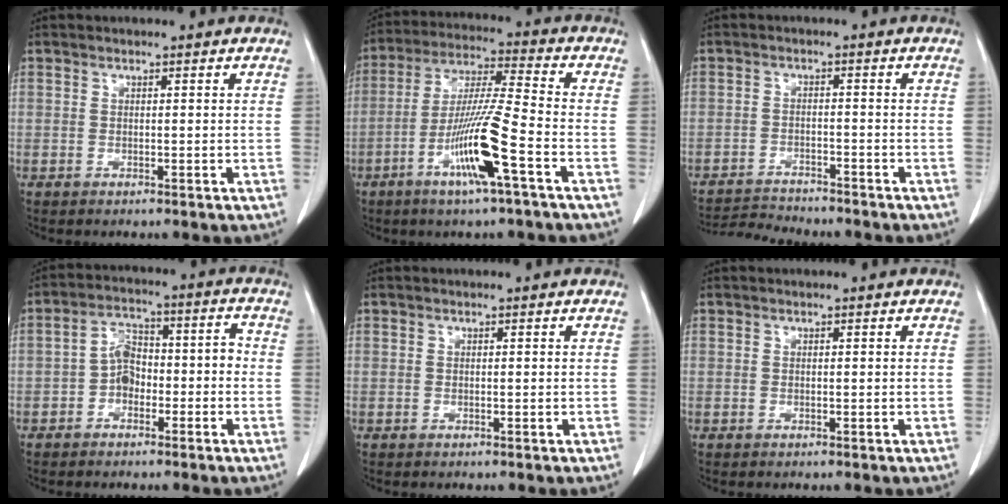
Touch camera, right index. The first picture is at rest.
{"total": 12.6, "force": [-5.3, -0.5, 11.4], "torque": [-0.224, -0.010, -0.102]}
{"total": 6.4, "force": [-6.4, 0.2, 0.9], "torque": [-0.015, -0.011, -0.106]}
{"total": 6.2, "force": [-2.2, 3.8, 4.4], "torque": [-0.075, 0.039, -0.040]}
{"total": 0.0}
{"total": 0.0}